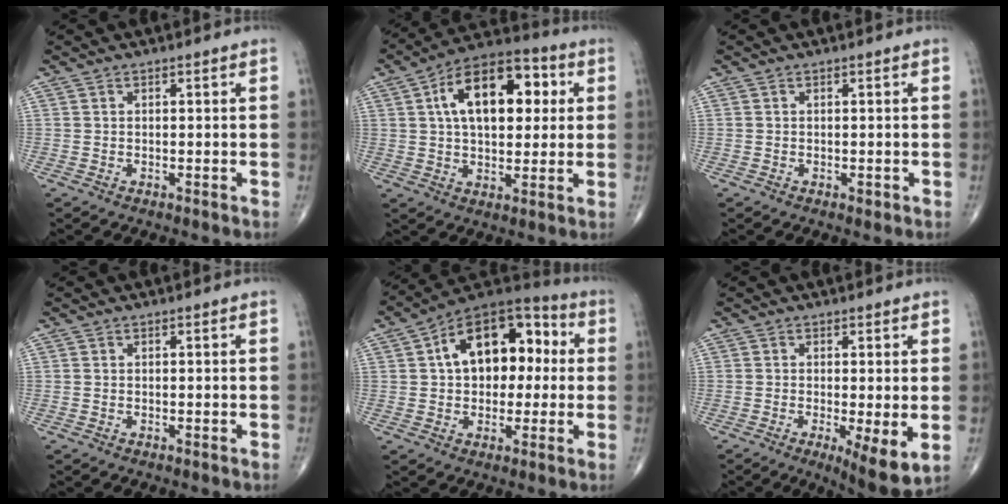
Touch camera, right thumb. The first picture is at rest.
{"total": 17.6, "force": [4.1, 9.8, 14.0], "torque": [-0.194, 0.020, 0.059]}
{"total": 0.6, "force": [-0.3, 0.4, 0.4], "torque": [-0.002, 0.000, -0.005]}
{"total": 0.0}
{"total": 18.0, "force": [2.8, 11.2, 13.8], "torque": [-0.169, 0.040, 0.036]}
{"total": 7.4, "force": [-1.5, 1.9, 7.0], "torque": [-0.109, -0.023, -0.023]}